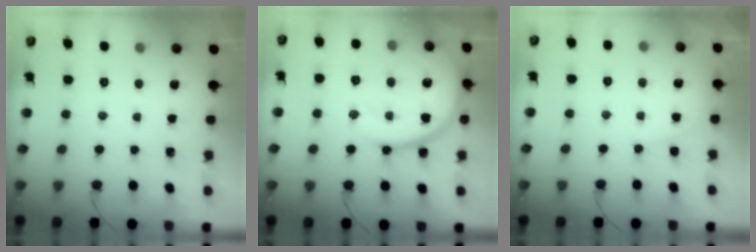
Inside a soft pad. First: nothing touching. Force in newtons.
{"total": 18.2, "press": 18.1, "slide": 1.9}
{"total": 4.6, "press": 4.3, "slide": 1.6}